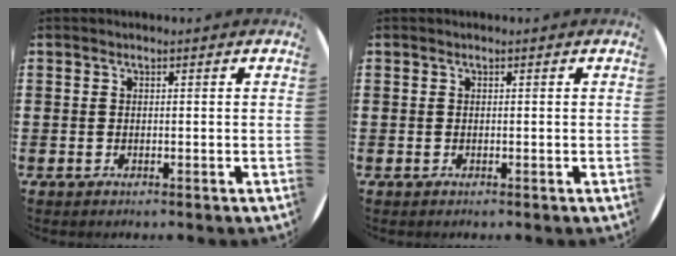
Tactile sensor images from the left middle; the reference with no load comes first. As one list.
[{"total": 0.0}]